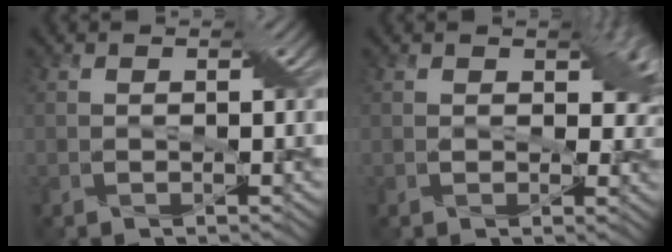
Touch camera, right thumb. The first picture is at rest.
{"total": 5.0, "force": [1.4, 3.0, 3.7], "torque": [-0.048, 0.003, 0.020]}